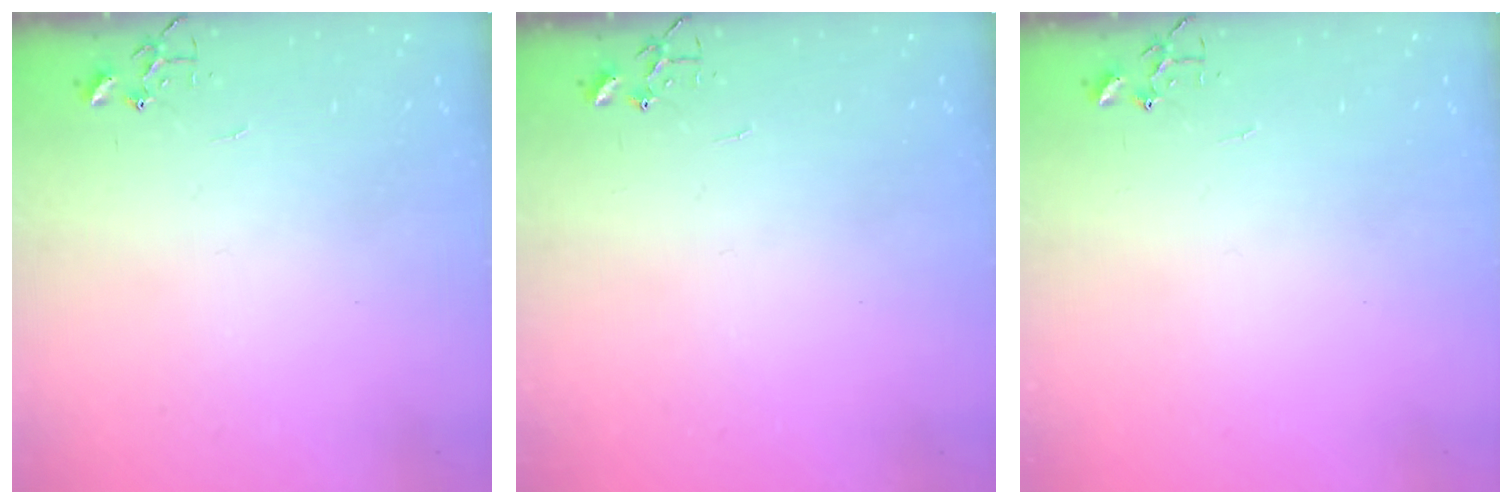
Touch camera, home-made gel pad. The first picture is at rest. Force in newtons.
{"total": 0.0}
{"total": 0.0}